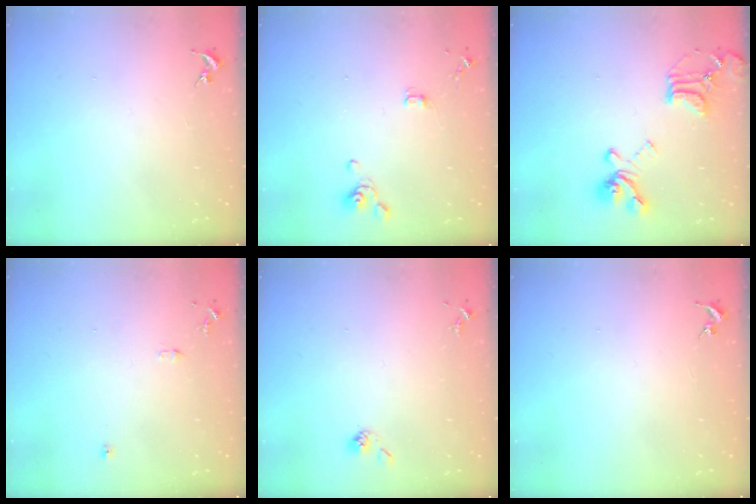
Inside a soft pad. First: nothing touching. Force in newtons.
{"total": 4.7, "press": 4.2, "slide": 2.2}
{"total": 18.0, "press": 17.9, "slide": 1.9}
{"total": 6.1, "press": 6.1, "slide": 0.7}
{"total": 3.8, "press": 3.7, "slide": 0.8}
{"total": 0.0}